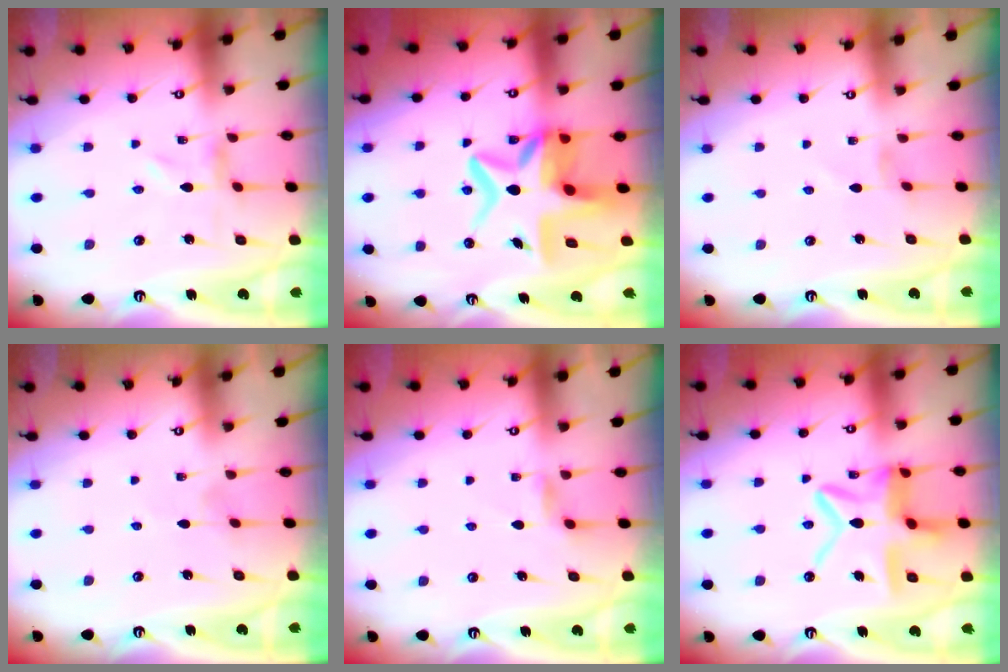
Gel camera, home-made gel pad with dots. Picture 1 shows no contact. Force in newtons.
{"total": 13.2, "press": 12.8, "slide": 3.2}
{"total": 0.5, "press": 0.4, "slide": 0.3}
{"total": 2.2, "press": 2.2, "slide": 0.3}
{"total": 3.1, "press": 3.1, "slide": 0.5}
{"total": 15.3, "press": 15.2, "slide": 1.5}